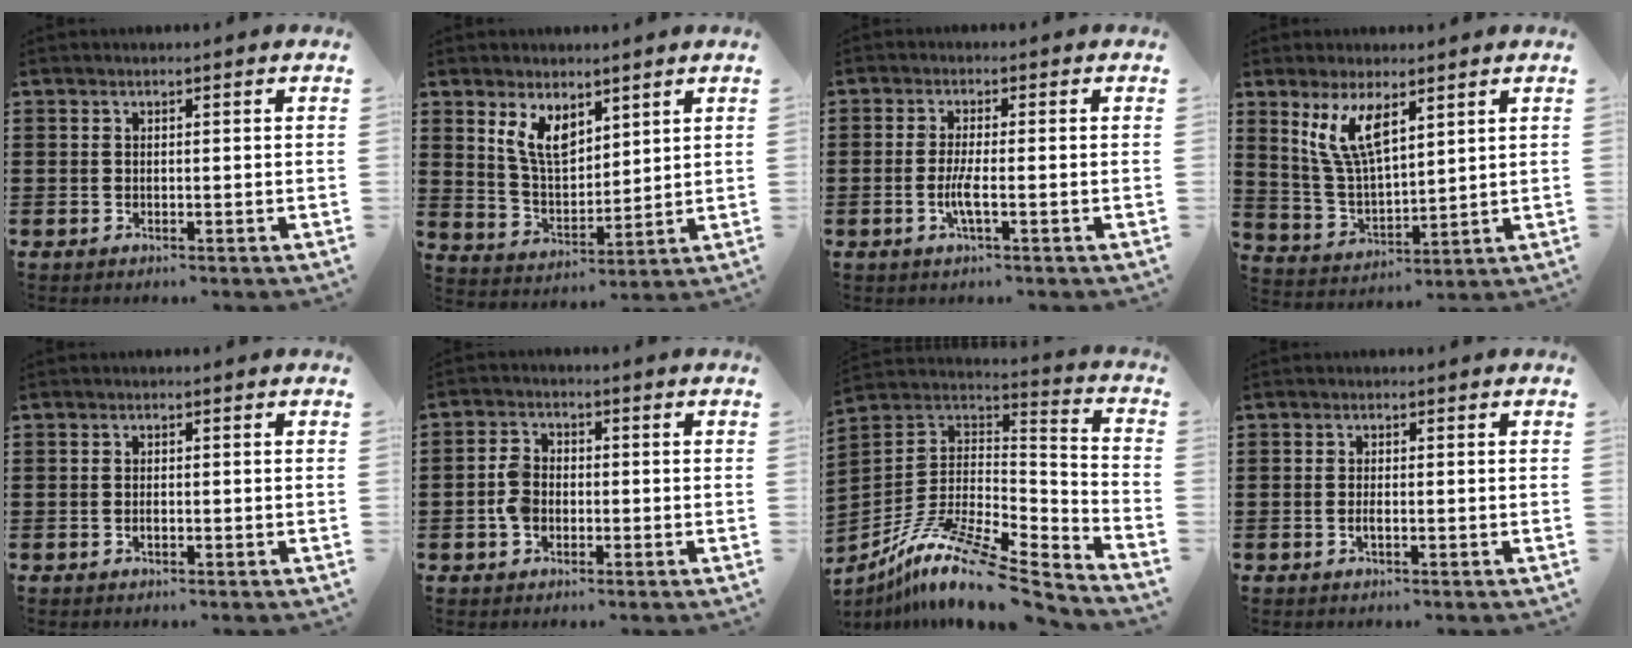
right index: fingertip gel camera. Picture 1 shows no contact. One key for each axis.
{"total": 6.8, "fx": 4.2, "fy": 3.5, "fz": 4.1, "tx": -0.093, "ty": -0.005, "tz": 0.077}
{"total": 3.4, "fx": -1.1, "fy": 0.3, "fz": 3.2, "tx": -0.069, "ty": -0.007, "tz": -0.025}
{"total": 8.6, "fx": 4.8, "fy": 3.2, "fz": 6.5, "tx": -0.146, "ty": -0.008, "tz": 0.084}
{"total": 0.5, "fx": -0.2, "fy": 0.1, "fz": 0.5, "tx": -0.010, "ty": -0.005, "tz": -0.002}
{"total": 4.0, "fx": -1.0, "fy": 2.8, "fz": 2.6, "tx": -0.072, "ty": -0.001, "tz": -0.023}
{"total": 12.5, "fx": -8.2, "fy": 3.2, "fz": 8.9, "tx": -0.170, "ty": 0.010, "tz": -0.154}
{"total": 0.9, "fx": -0.3, "fy": 0.1, "fz": 0.8, "tx": -0.015, "ty": -0.003, "tz": -0.005}